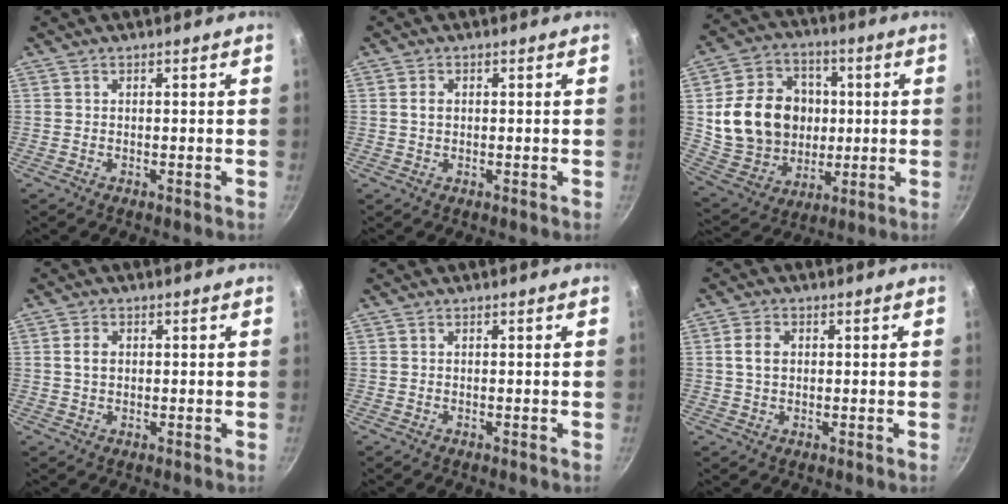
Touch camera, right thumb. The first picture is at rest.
{"total": 1.6, "force": [0.2, 1.2, 1.0], "torque": [-0.016, 0.004, 0.004]}
{"total": 20.2, "force": [1.4, 16.6, 11.3], "torque": [-0.167, 0.013, 0.038]}
{"total": 2.6, "force": [0.4, 1.9, 1.7], "torque": [-0.025, 0.004, 0.006]}
{"total": 0.0}
{"total": 3.6, "force": [0.5, 2.7, 2.4], "torque": [-0.038, 0.007, 0.007]}